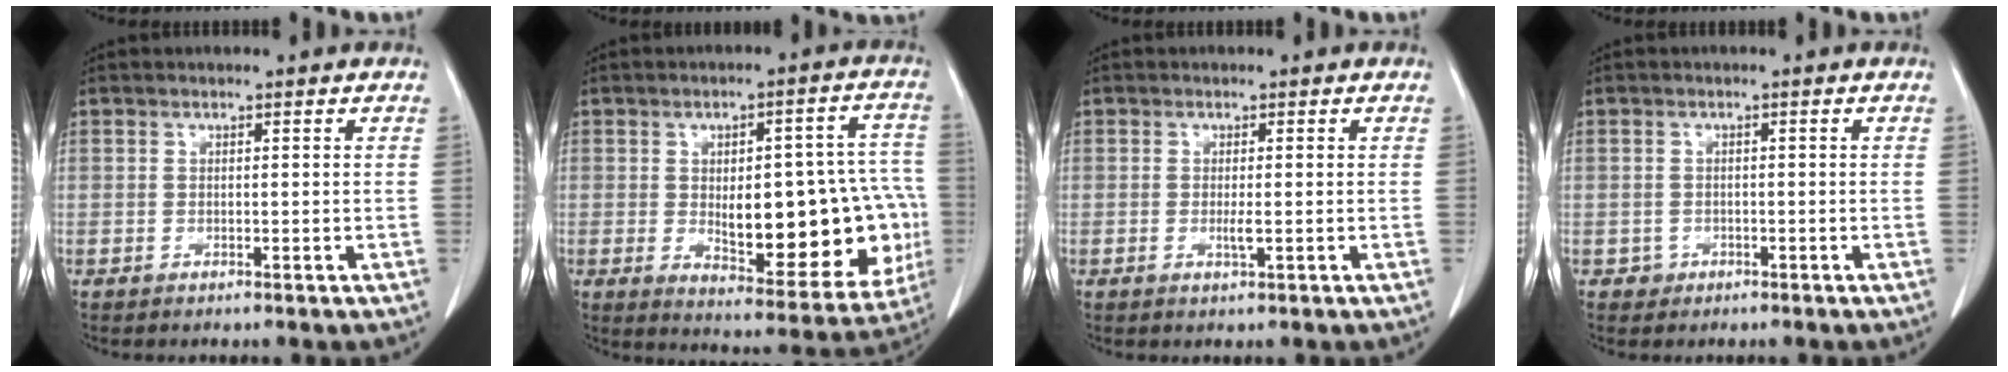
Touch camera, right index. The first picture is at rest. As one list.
[{"total": 20.6, "force": [-2.6, 7.8, 18.9], "torque": [-0.189, 0.028, -0.002]}, {"total": 1.4, "force": [-0.2, 0.2, 1.4], "torque": [-0.028, -0.005, -0.002]}, {"total": 1.5, "force": [-0.7, 1.3, -0.1], "torque": [0.003, 0.008, -0.010]}]